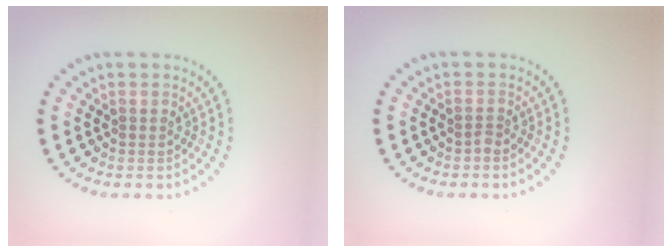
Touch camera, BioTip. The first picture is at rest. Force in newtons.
{"total": 0.8, "press": 0.5, "slide": 0.6}